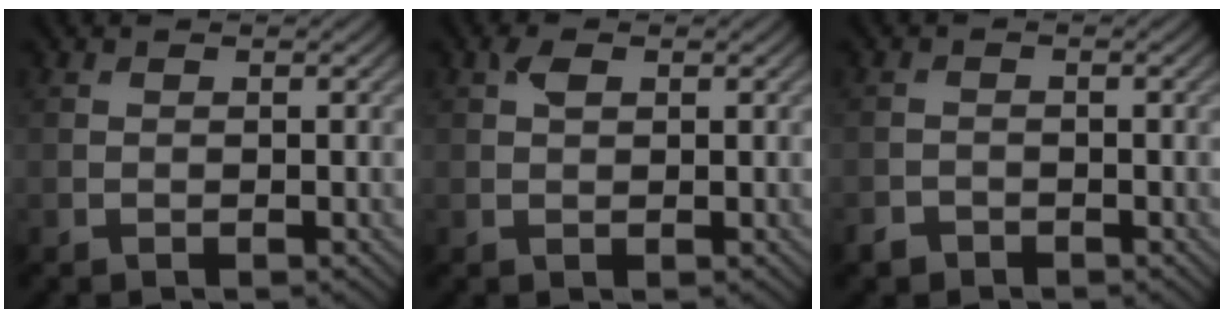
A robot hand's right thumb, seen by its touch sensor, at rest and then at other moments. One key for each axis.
{"total": 1.5, "fx": 0.6, "fy": 0.8, "fz": 1.1, "tx": -0.023, "ty": 0.003, "tz": 0.011}
{"total": 1.4, "fx": -1.2, "fy": 0.7, "fz": 0.2, "tx": -0.003, "ty": -0.001, "tz": -0.026}